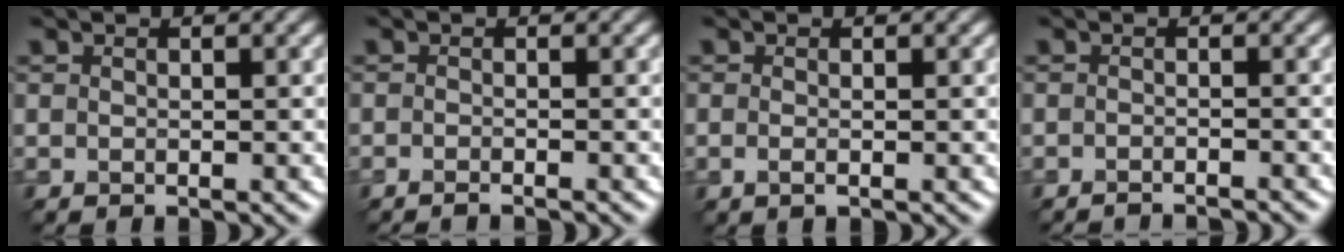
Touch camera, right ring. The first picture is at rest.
{"total": 1.4, "force": [-1.1, 0.3, 0.8], "torque": [-0.002, -0.003, -0.021]}
{"total": 0.9, "force": [-0.2, 0.2, 0.8], "torque": [-0.018, -0.006, -0.005]}
{"total": 2.5, "force": [-2.3, 0.4, 0.9], "torque": [-0.003, 0.003, -0.034]}